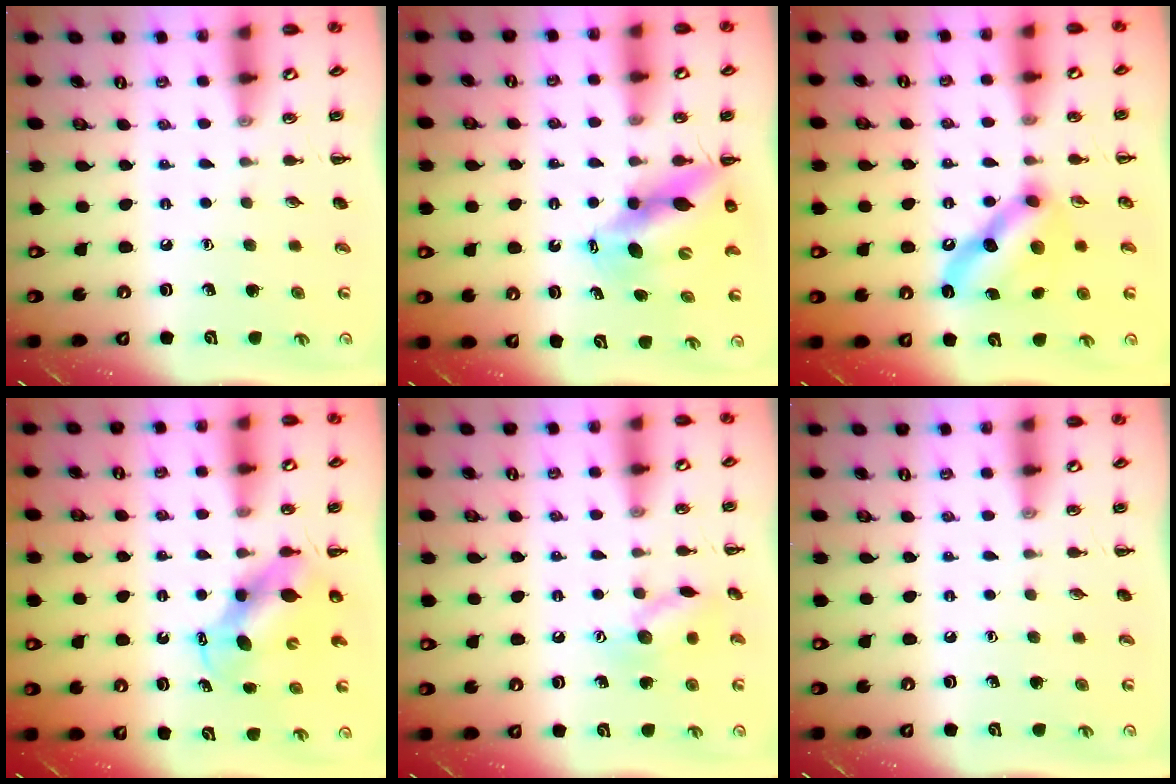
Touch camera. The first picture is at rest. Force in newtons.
{"total": 12.0, "press": 11.5, "slide": 3.2}
{"total": 12.6, "press": 12.5, "slide": 1.3}
{"total": 6.4, "press": 6.3, "slide": 0.9}
{"total": 10.3, "press": 10.3, "slide": 0.5}
{"total": 0.0}